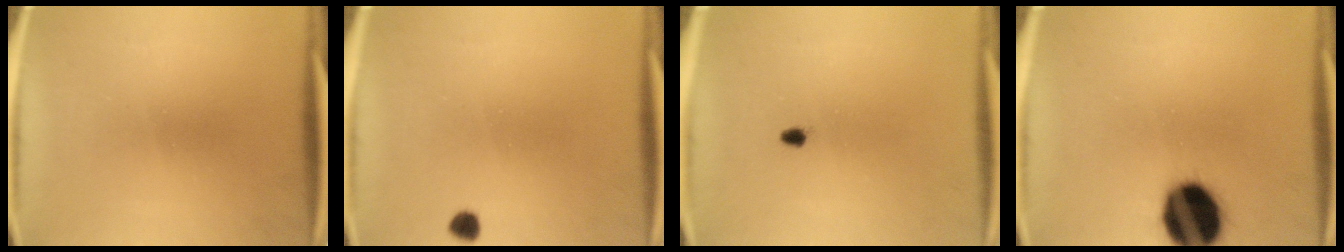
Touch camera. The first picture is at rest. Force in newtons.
{"total": 1.7}
{"total": 0.9}
{"total": 18.3}